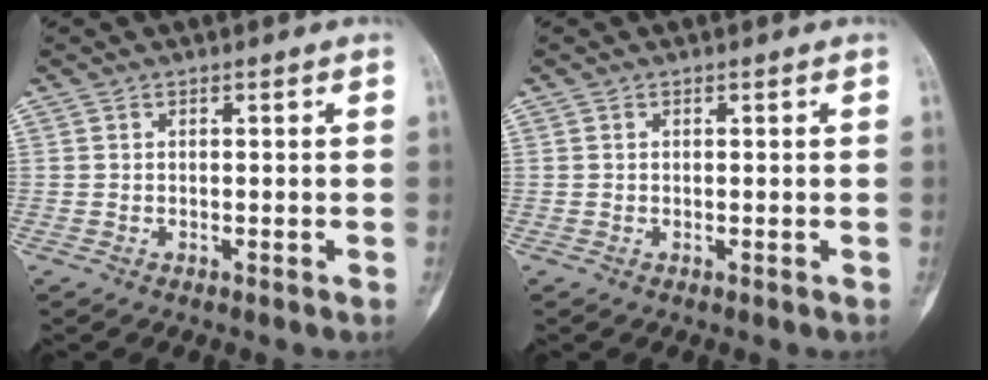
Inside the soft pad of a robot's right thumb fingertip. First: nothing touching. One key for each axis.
{"total": 0.0}